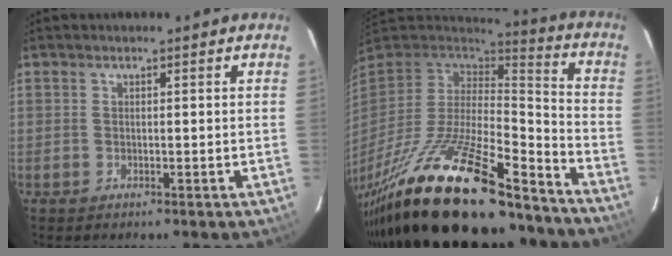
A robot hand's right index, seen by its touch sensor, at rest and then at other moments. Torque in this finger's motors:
{"motor_torque": [1.44, -0.70, 1.05, 0.21]}